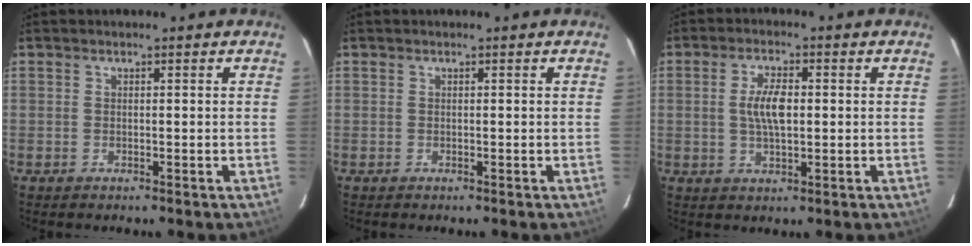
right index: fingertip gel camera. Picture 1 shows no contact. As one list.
[{"total": 0.0}, {"total": 5.8, "force": [0.3, 2.3, 5.3], "torque": [-0.100, 0.004, 0.008]}]